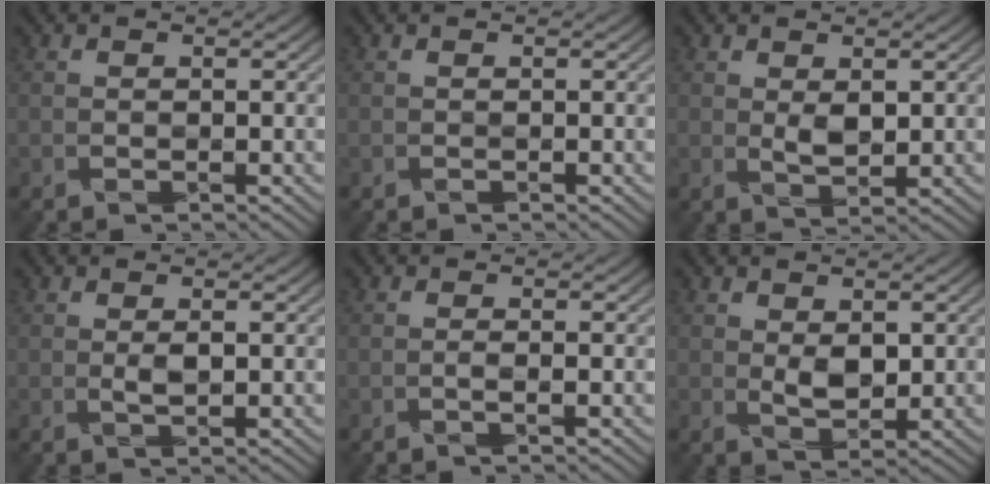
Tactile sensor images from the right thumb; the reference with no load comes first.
{"total": 0.0}
{"total": 2.2, "force": [0.9, 1.1, 1.7], "torque": [-0.040, -0.007, 0.024]}
{"total": 1.3, "force": [0.4, 0.4, 1.2], "torque": [-0.025, -0.001, 0.010]}
{"total": 0.7, "force": [-0.2, 0.1, 0.7], "torque": [-0.014, 0.001, -0.007]}
{"total": 3.0, "force": [0.9, 1.7, 2.2], "torque": [-0.049, -0.007, 0.026]}